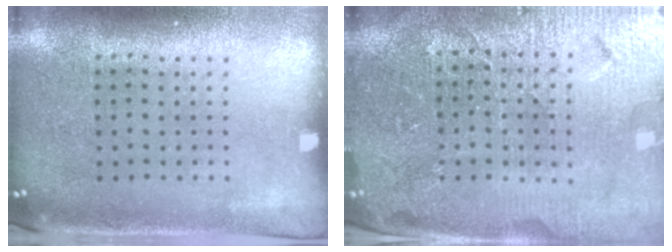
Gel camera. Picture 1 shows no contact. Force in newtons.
{"total": 4.6, "press": 4.4, "slide": 1.5}